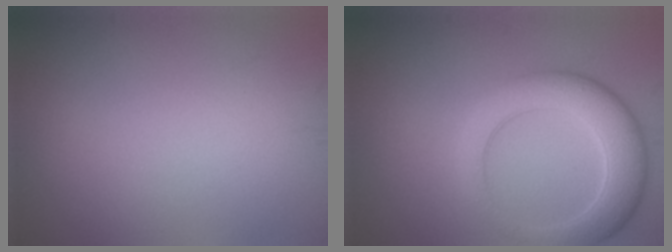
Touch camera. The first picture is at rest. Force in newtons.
{"total": 5.8, "press": 5.8, "slide": 0.2}